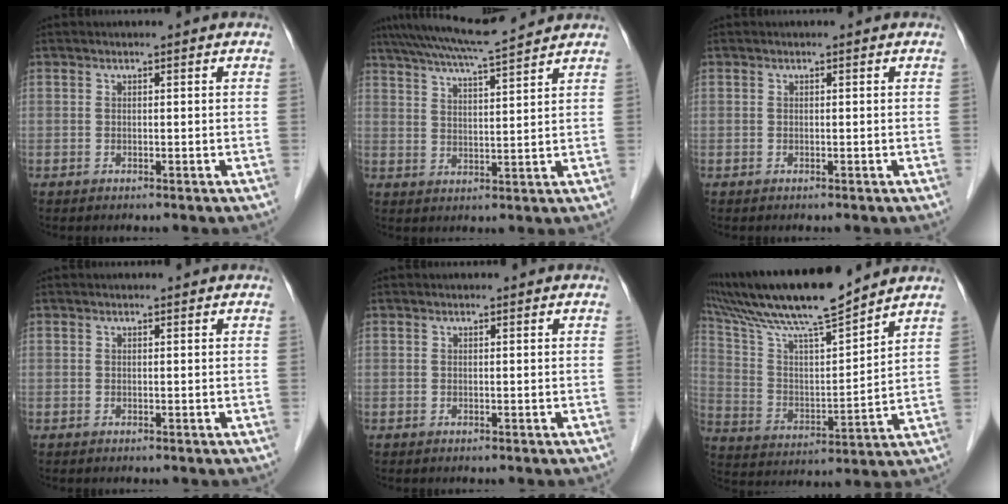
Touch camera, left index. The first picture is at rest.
{"total": 10.6, "force": [9.6, -0.7, 4.4], "torque": [-0.085, 0.022, 0.151]}
{"total": 0.0}
{"total": 1.2, "force": [1.2, 0.2, 0.3], "torque": [-0.010, 0.014, 0.016]}
{"total": 0.7, "force": [0.6, 0.1, 0.2], "torque": [-0.006, 0.011, 0.011]}
{"total": 17.8, "force": [15.4, 0.6, 8.9], "torque": [-0.170, 0.012, 0.274]}